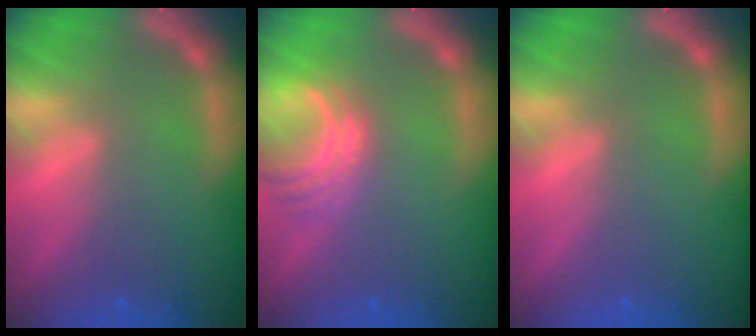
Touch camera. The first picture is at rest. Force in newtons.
{"total": 4.5}
{"total": 0.0}